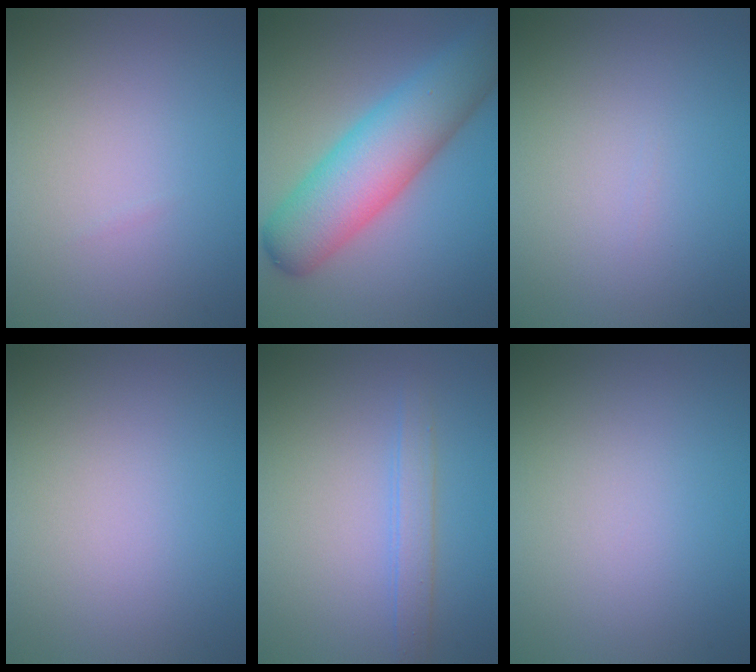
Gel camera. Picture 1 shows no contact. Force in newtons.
{"total": 9.5, "press": 9.5, "slide": 0.2}
{"total": 0.0}
{"total": 0.0}
{"total": 1.8, "press": 1.8, "slide": 0.1}
{"total": 0.0}